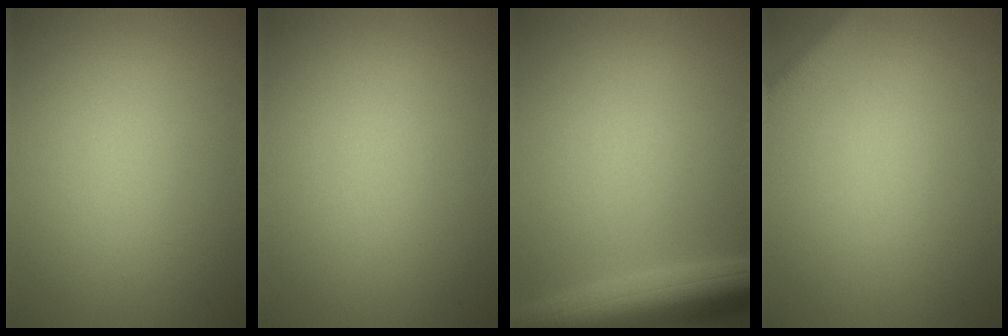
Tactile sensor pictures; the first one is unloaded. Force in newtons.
{"total": 0.0}
{"total": 6.6, "press": 6.6, "slide": 0.3}
{"total": 2.2, "press": 2.2, "slide": 0.2}